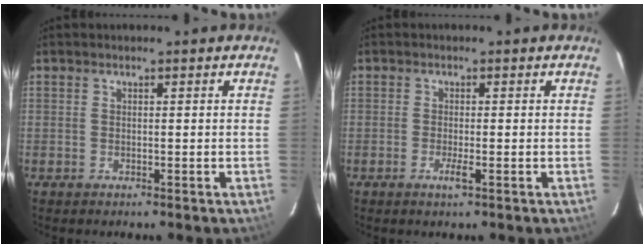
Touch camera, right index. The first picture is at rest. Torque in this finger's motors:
{"motor_torque": [0.60, 0.19, 0.40, 0.13]}